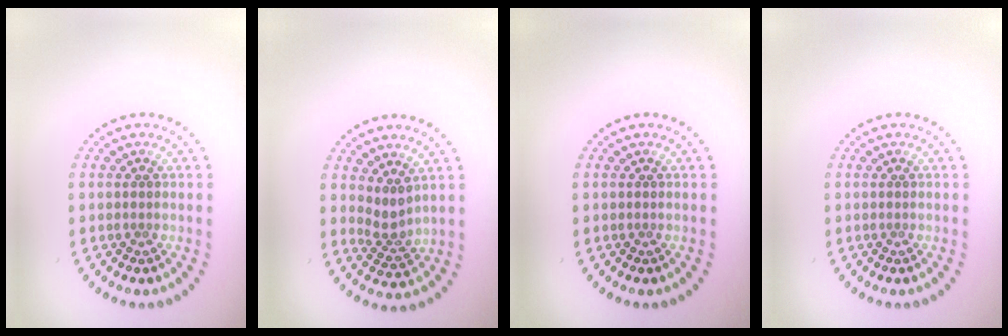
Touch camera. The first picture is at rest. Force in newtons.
{"total": 2.3, "press": 1.6, "slide": 1.6}
{"total": 0.0}
{"total": 0.0}